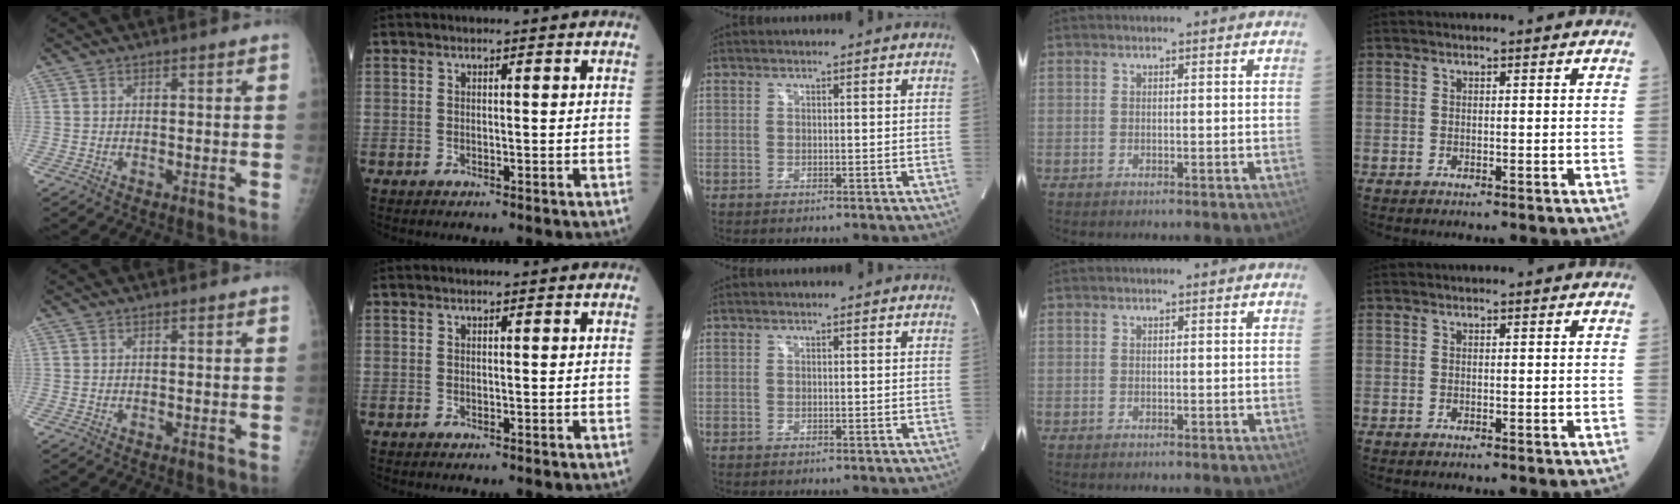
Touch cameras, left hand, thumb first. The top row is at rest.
{}